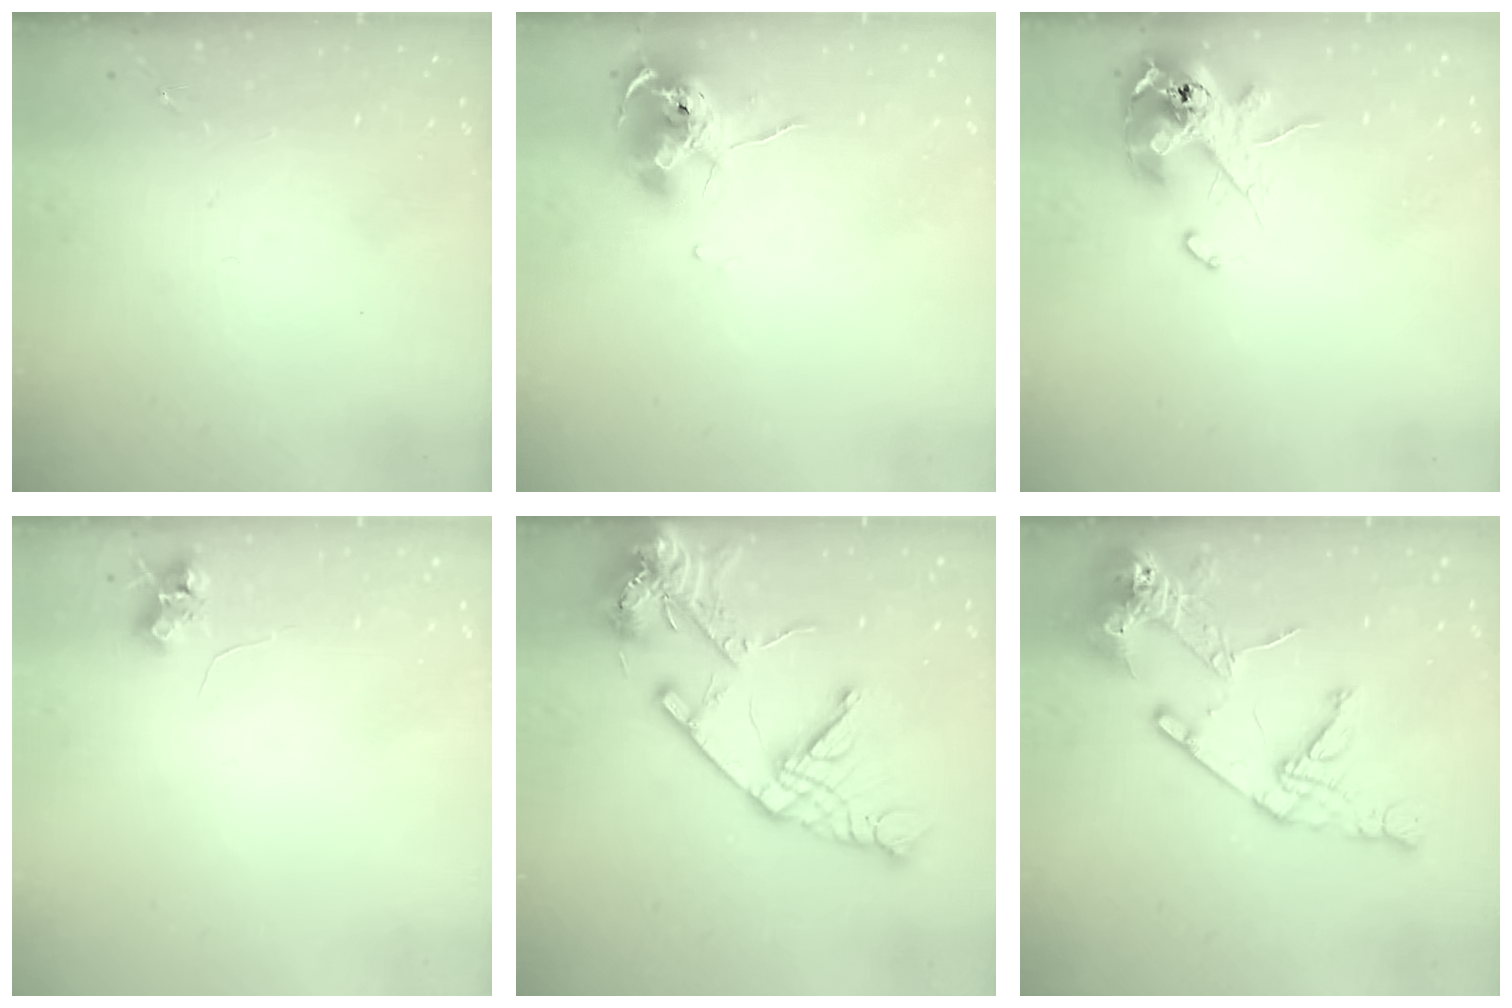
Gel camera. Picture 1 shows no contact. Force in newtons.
{"total": 10.4, "press": 10.3, "slide": 1.2}
{"total": 12.4, "press": 12.2, "slide": 2.1}
{"total": 6.5, "press": 6.4, "slide": 0.9}
{"total": 20.8, "press": 20.7, "slide": 2.5}
{"total": 17.1, "press": 17.0, "slide": 2.1}